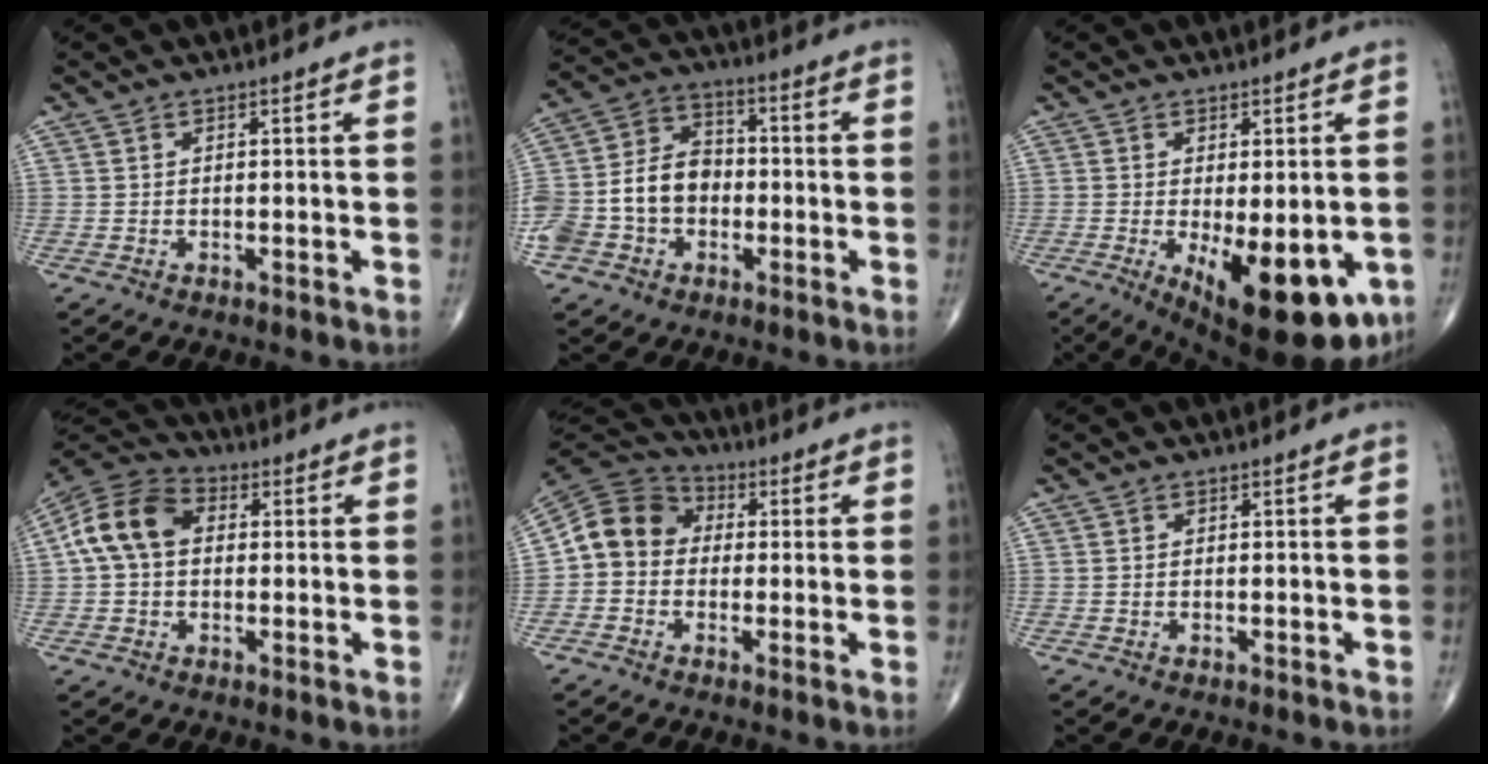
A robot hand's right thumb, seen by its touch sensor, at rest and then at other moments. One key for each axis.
{"total": 14.7, "fx": -3.1, "fy": 11.4, "fz": 8.8, "tx": -0.165, "ty": 0.047, "tz": -0.060}
{"total": 16.8, "fx": -5.6, "fy": 6.9, "fz": 14.3, "tx": -0.167, "ty": -0.019, "tz": -0.063}
{"total": 11.1, "fx": 1.2, "fy": 8.0, "fz": 7.6, "tx": -0.141, "ty": 0.033, "tz": 0.010}
{"total": 9.5, "fx": -0.3, "fy": 8.3, "fz": 4.7, "tx": -0.072, "ty": 0.033, "tz": -0.023}
{"total": 0.0}